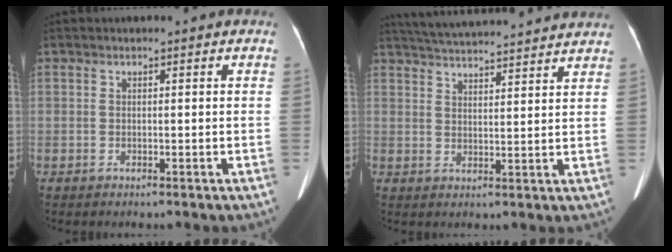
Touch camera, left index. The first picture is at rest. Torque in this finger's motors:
{"motor_torque": [0.80, -1.34, 0.01, 0.06]}